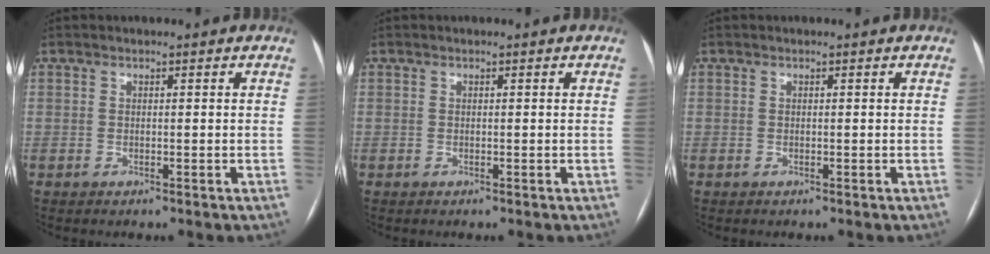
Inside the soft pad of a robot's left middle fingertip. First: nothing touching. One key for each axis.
{"total": 0.0}
{"total": 0.0}